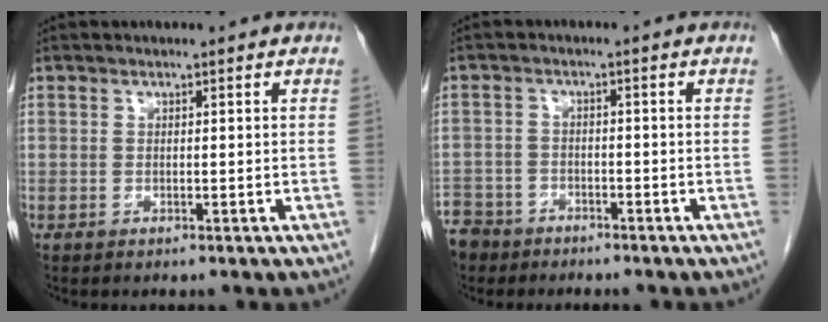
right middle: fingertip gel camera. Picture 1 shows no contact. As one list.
[{"total": 7.6, "force": [-5.9, 4.7, 0.8], "torque": [-0.038, -0.004, -0.108]}]